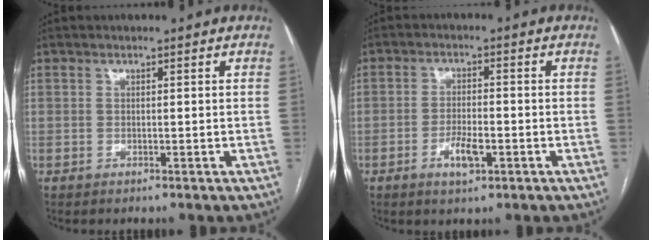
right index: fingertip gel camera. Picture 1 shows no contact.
{"total": 4.5, "force": [-1.9, 1.4, 3.8], "torque": [-0.073, 0.000, -0.029]}